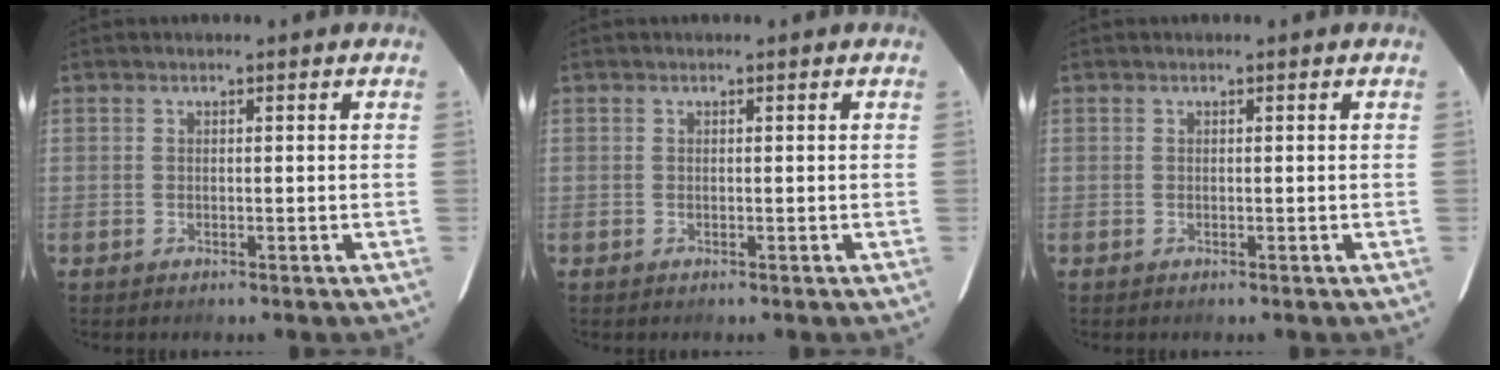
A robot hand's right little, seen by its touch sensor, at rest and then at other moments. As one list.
[{"total": 0.0}, {"total": 0.0}]